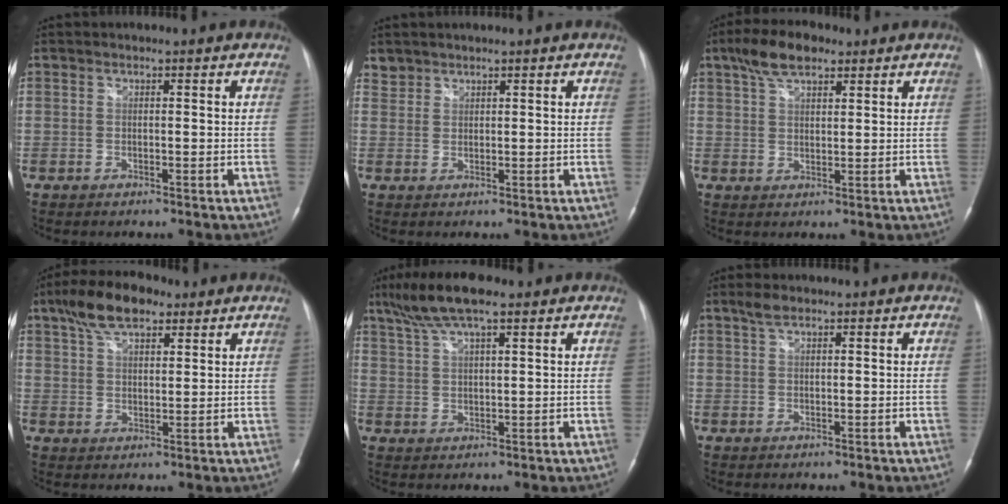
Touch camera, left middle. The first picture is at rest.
{"total": 2.0, "force": [1.6, 1.1, -0.3], "torque": [0.012, 0.009, 0.027]}
{"total": 7.0, "force": [4.6, 3.0, 4.4], "torque": [-0.088, 0.020, 0.084]}
{"total": 9.0, "force": [5.8, 3.8, 5.7], "torque": [-0.112, 0.023, 0.106]}
{"total": 8.8, "force": [6.2, 1.6, 6.1], "torque": [-0.123, 0.021, 0.111]}
{"total": 2.0, "force": [1.4, 0.7, 1.2], "torque": [-0.028, 0.009, 0.030]}